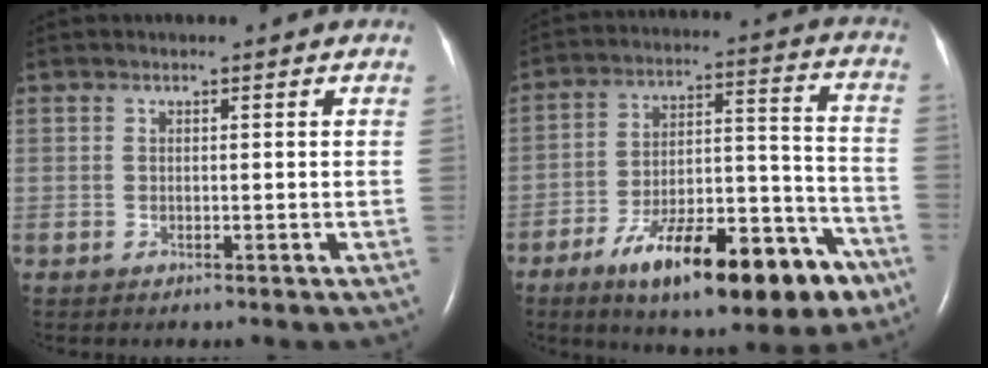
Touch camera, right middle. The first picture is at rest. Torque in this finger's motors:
{"motor_torque": [1.47, -0.67, 0.48, 0.11]}